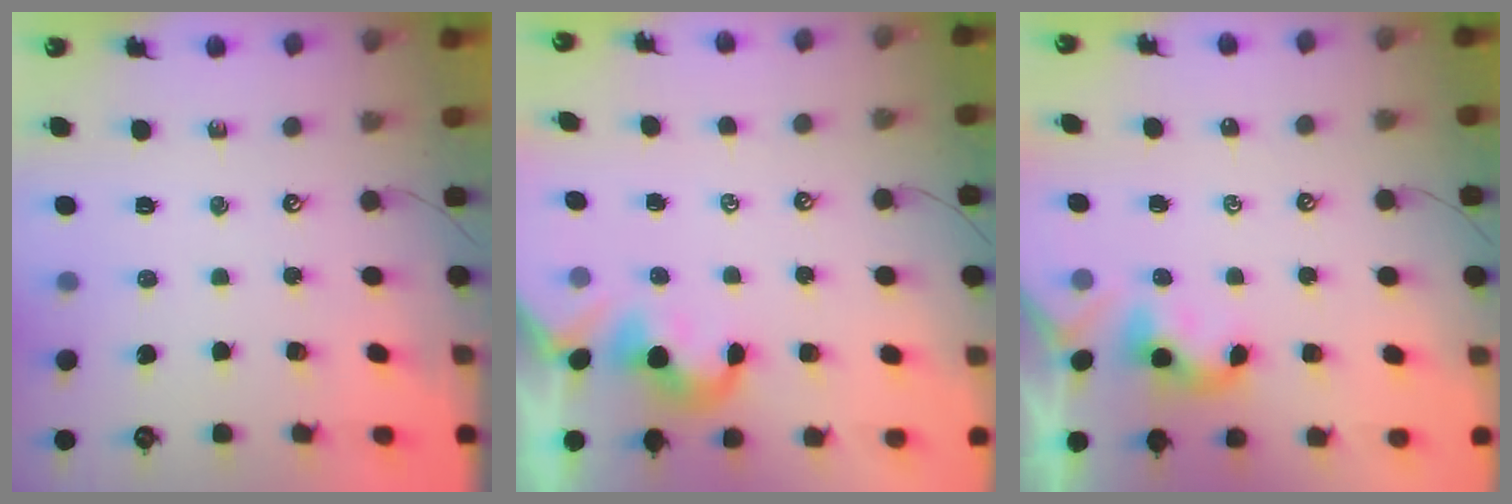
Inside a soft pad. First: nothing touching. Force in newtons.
{"total": 0.6, "press": 0.5, "slide": 0.3}
{"total": 2.2, "press": 2.2, "slide": 0.2}